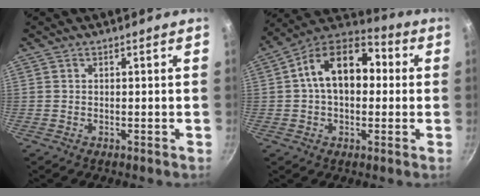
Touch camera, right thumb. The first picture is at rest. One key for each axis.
{"total": 16.1, "fx": 1.8, "fy": 10.7, "fz": 11.9, "tx": -0.151, "ty": 0.035, "tz": 0.007}